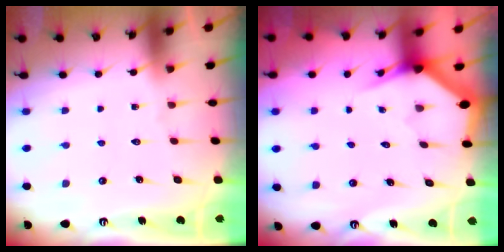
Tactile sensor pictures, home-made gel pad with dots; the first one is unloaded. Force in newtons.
{"total": 2.9, "press": 2.9, "slide": 0.1}